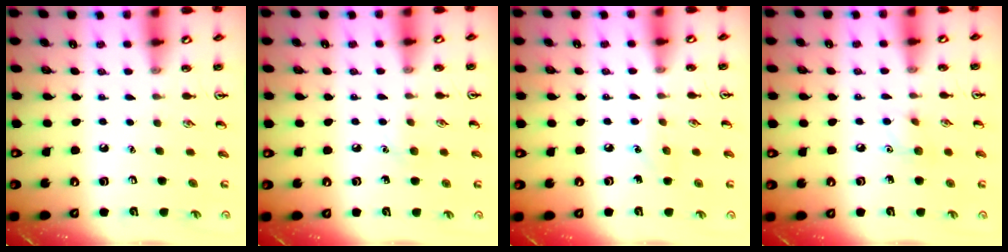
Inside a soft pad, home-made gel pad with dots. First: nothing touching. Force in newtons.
{"total": 5.0, "press": 4.7, "slide": 1.5}
{"total": 4.8, "press": 4.6, "slide": 1.4}
{"total": 5.2, "press": 5.0, "slide": 1.7}